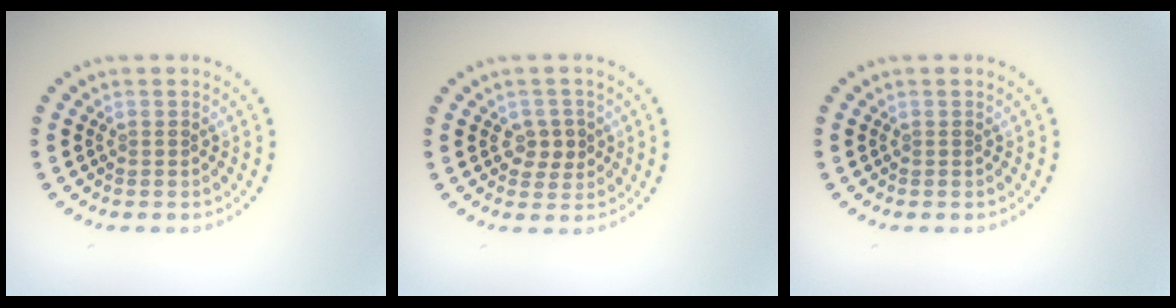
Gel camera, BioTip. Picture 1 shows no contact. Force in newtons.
{"total": 2.2, "press": 2.1, "slide": 0.6}
{"total": 0.0}